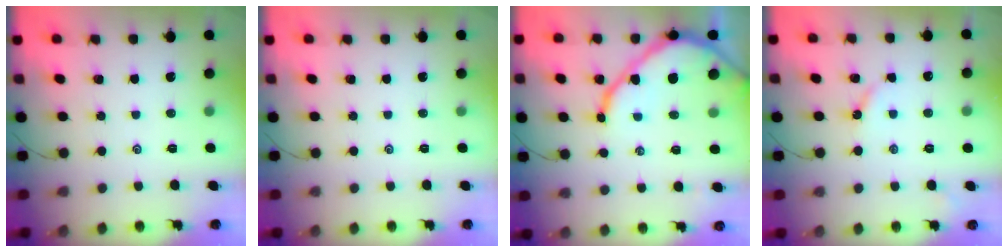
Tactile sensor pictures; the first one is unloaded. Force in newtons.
{"total": 0.0}
{"total": 11.7, "press": 11.6, "slide": 1.4}
{"total": 3.7, "press": 3.7, "slide": 0.5}